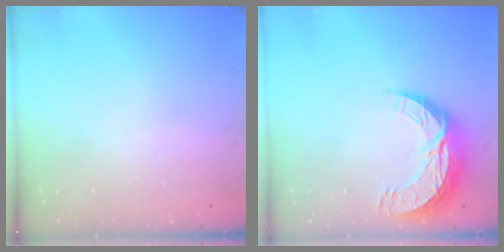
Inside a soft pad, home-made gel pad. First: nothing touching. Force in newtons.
{"total": 10.7, "press": 10.7, "slide": 0.7}